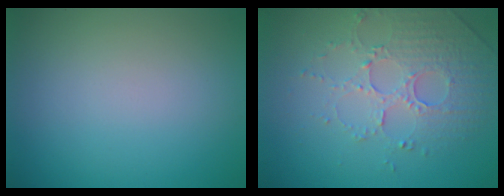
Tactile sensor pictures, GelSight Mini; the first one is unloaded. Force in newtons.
{"total": 5.0, "press": 3.4, "slide": 3.7}